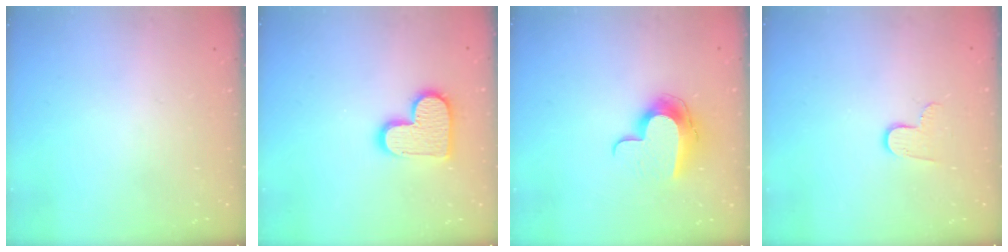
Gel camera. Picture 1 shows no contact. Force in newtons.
{"total": 13.5, "press": 13.5, "slide": 0.8}
{"total": 11.5, "press": 11.5, "slide": 0.7}
{"total": 6.5, "press": 6.4, "slide": 0.6}